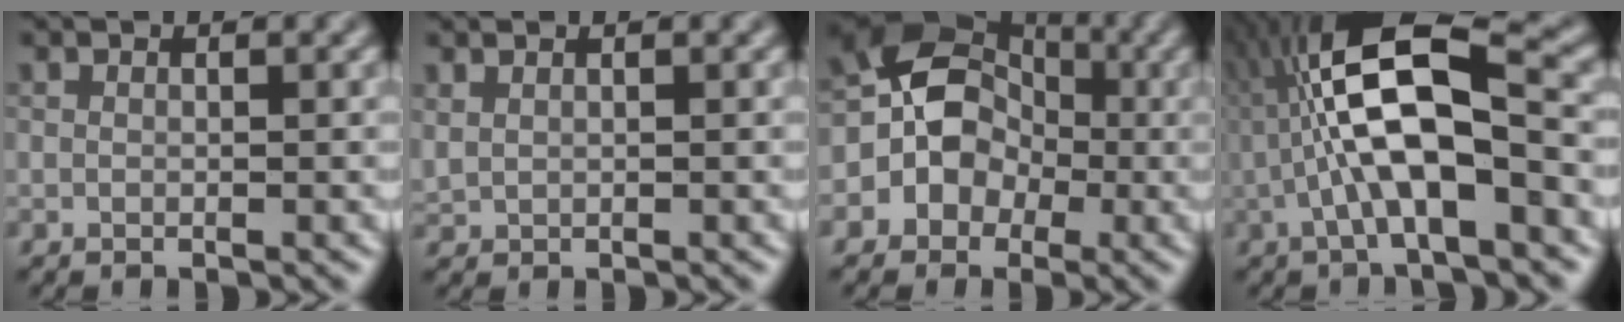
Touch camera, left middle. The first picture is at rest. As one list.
[{"total": 0.6, "force": [0.5, 0.1, 0.2], "torque": [-0.010, 0.004, 0.020]}, {"total": 6.4, "force": [-1.4, 5.7, 2.6], "torque": [-0.005, 0.020, -0.046]}, {"total": 9.3, "force": [-1.0, 2.9, 8.8], "torque": [-0.164, 0.025, -0.014]}]